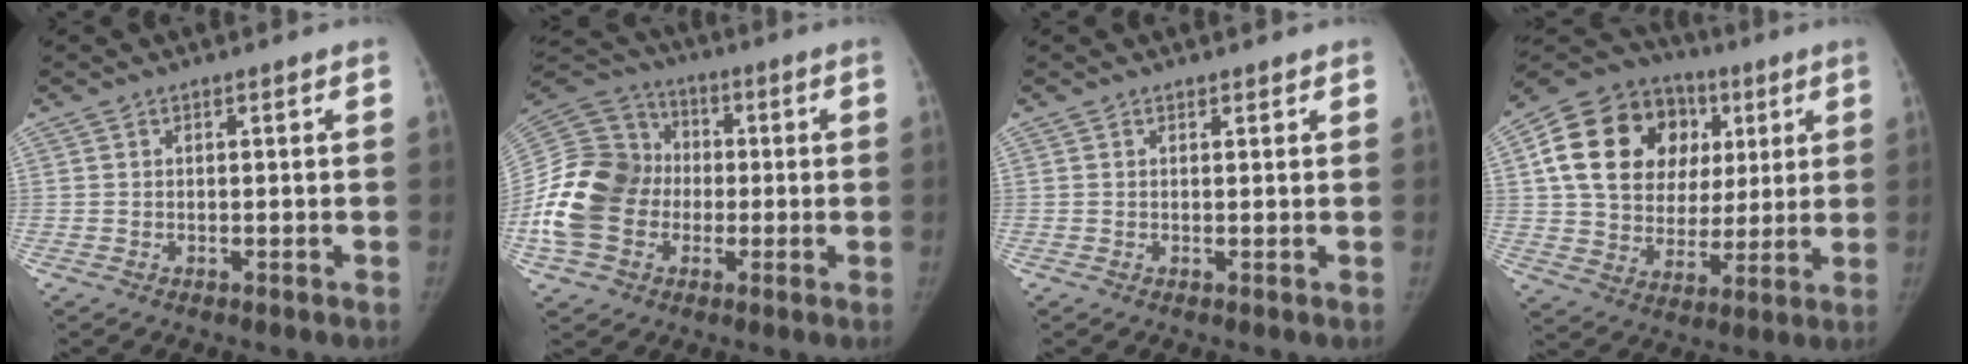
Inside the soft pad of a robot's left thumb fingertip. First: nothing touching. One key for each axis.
{"total": 19.8, "fx": -3.1, "fy": 16.1, "fz": 11.1, "tx": -0.235, "ty": 0.034, "tz": -0.057}
{"total": 0.8, "fx": 0.6, "fy": 0.5, "fz": 0.1, "tx": 0.005, "ty": -0.004, "tz": 0.006}
{"total": 22.7, "fx": 6.2, "fy": 17.5, "fz": 13.0, "tx": -0.201, "ty": 0.025, "tz": 0.108}